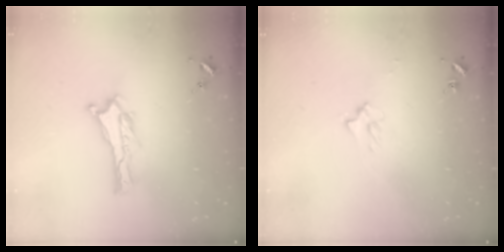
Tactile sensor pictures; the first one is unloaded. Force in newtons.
{"total": 2.0, "press": 2.0, "slide": 0.3}